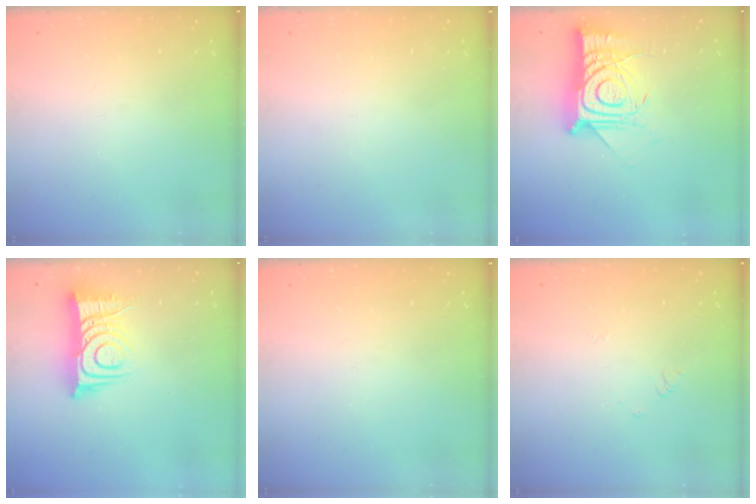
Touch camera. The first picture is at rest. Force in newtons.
{"total": 1.6, "press": 1.6, "slide": 0.1}
{"total": 16.5, "press": 16.5, "slide": 1.4}
{"total": 11.8, "press": 11.8, "slide": 1.1}
{"total": 0.0}
{"total": 2.7, "press": 2.7, "slide": 0.4}